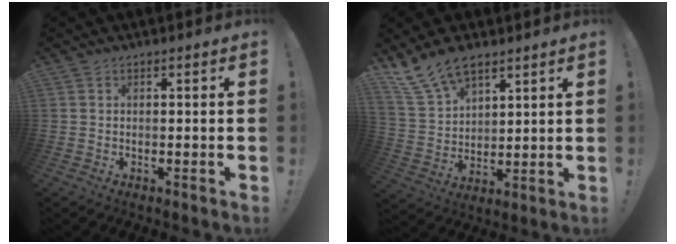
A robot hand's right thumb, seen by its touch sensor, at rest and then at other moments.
{"total": 11.9, "force": [8.9, 6.1, 5.1], "torque": [-0.103, -0.046, 0.172]}